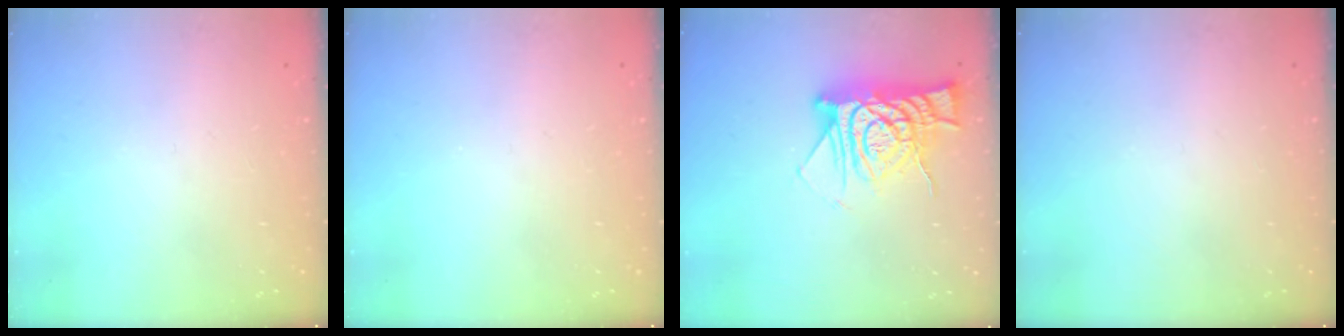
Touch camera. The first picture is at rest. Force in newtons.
{"total": 0.0}
{"total": 12.5, "press": 12.5, "slide": 1.1}
{"total": 0.0}